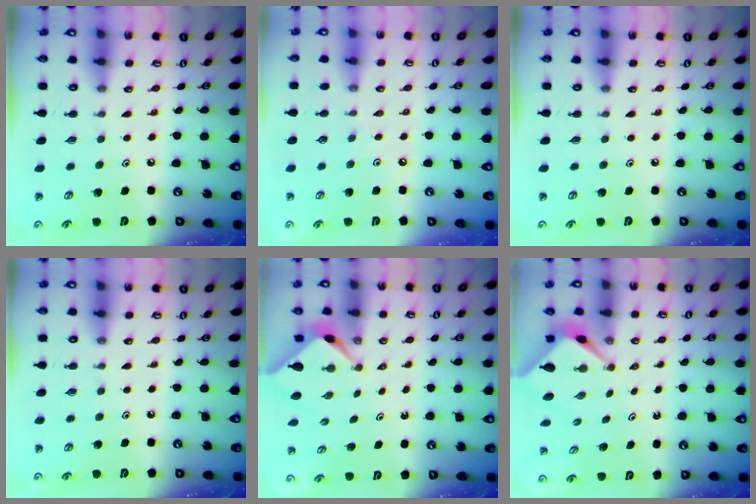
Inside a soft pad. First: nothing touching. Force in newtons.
{"total": 1.2, "press": 1.1, "slide": 0.4}
{"total": 0.0}
{"total": 0.0}
{"total": 2.4, "press": 2.4, "slide": 0.3}
{"total": 2.5, "press": 2.4, "slide": 0.3}